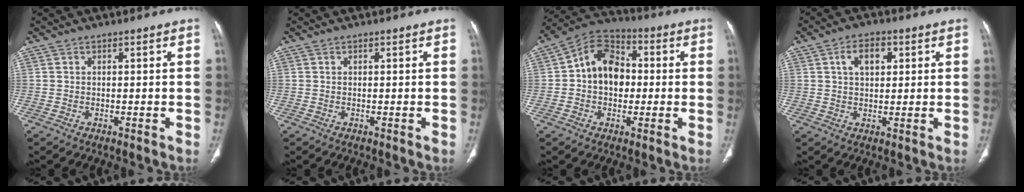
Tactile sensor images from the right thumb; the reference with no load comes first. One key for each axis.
{"total": 0.0}
{"total": 11.6, "fx": 0.3, "fy": 8.6, "fz": 7.8, "tx": -0.098, "ty": 0.028, "tz": -0.009}
{"total": 5.7, "fx": 1.8, "fy": 3.5, "fz": 4.1, "tx": -0.055, "ty": 0.003, "tz": 0.026}